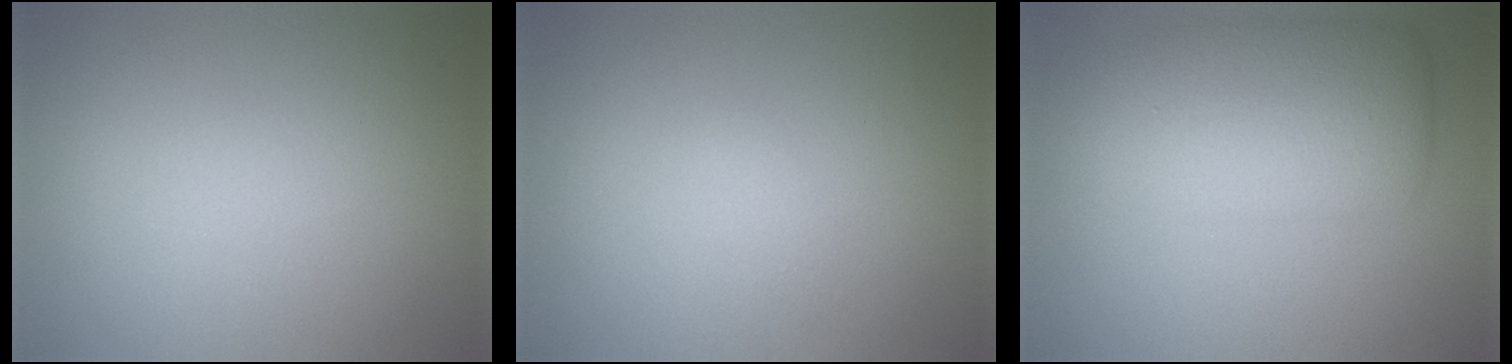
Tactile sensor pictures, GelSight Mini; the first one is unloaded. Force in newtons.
{"total": 0.6, "press": 0.6, "slide": 0.1}
{"total": 6.6, "press": 6.6, "slide": 0.2}